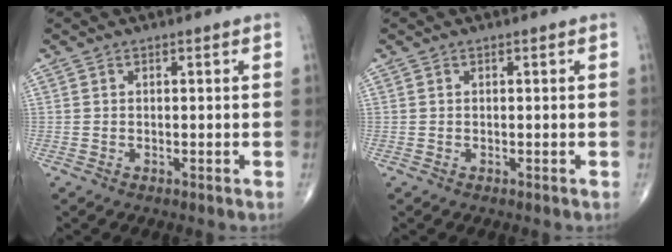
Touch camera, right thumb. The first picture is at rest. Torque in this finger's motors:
{"motor_torque": [-0.14, -0.04, -0.06, -0.15, 0.02]}